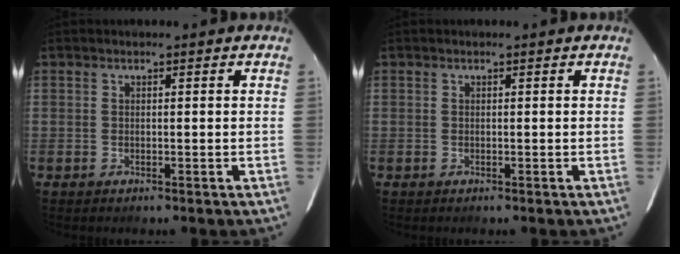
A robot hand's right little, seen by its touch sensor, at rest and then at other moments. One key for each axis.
{"total": 0.0}